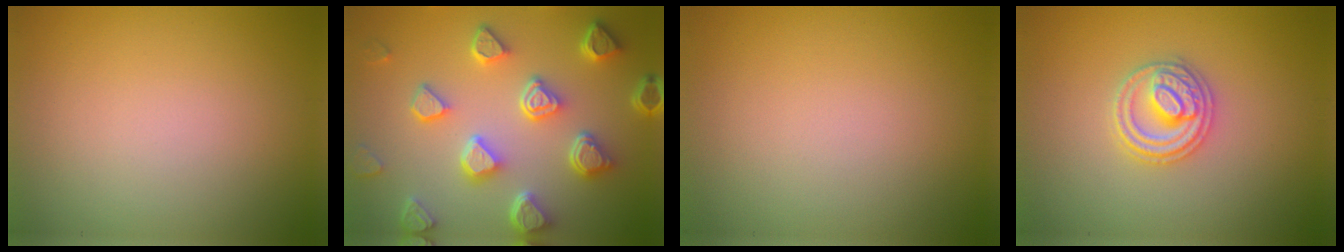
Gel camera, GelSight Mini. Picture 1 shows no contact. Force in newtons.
{"total": 6.8, "press": 5.3, "slide": 4.1}
{"total": 0.0}
{"total": 3.7, "press": 3.7, "slide": 0.4}